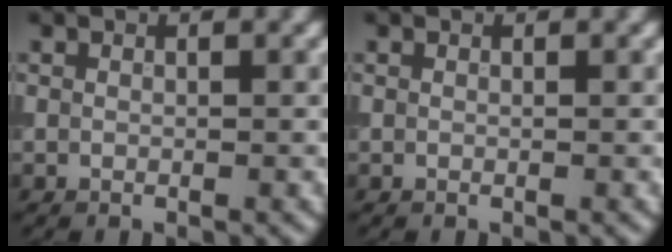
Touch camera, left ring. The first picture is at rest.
{"total": 0.0}